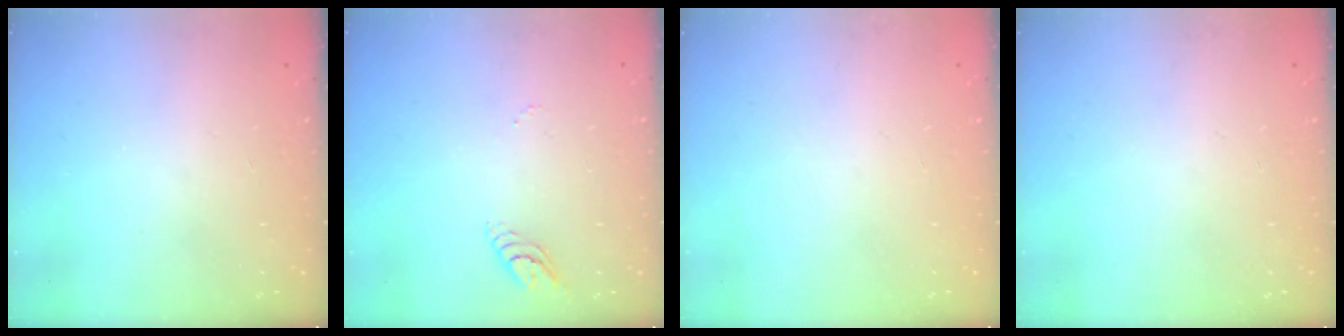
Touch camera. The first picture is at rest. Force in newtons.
{"total": 3.6, "press": 3.6, "slide": 0.6}
{"total": 0.0}
{"total": 0.0}